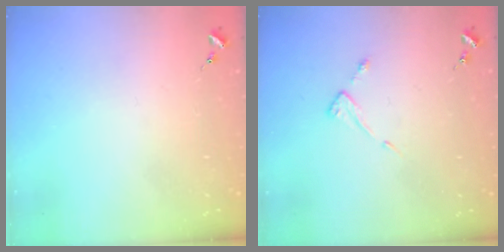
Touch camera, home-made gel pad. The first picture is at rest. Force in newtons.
{"total": 3.9, "press": 3.8, "slide": 0.4}